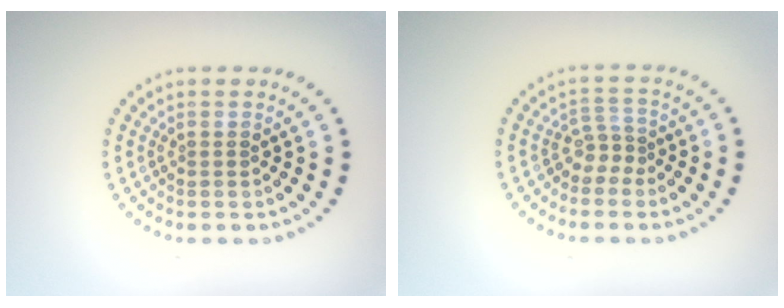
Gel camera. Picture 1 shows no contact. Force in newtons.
{"total": 1.9, "press": 1.3, "slide": 1.4}